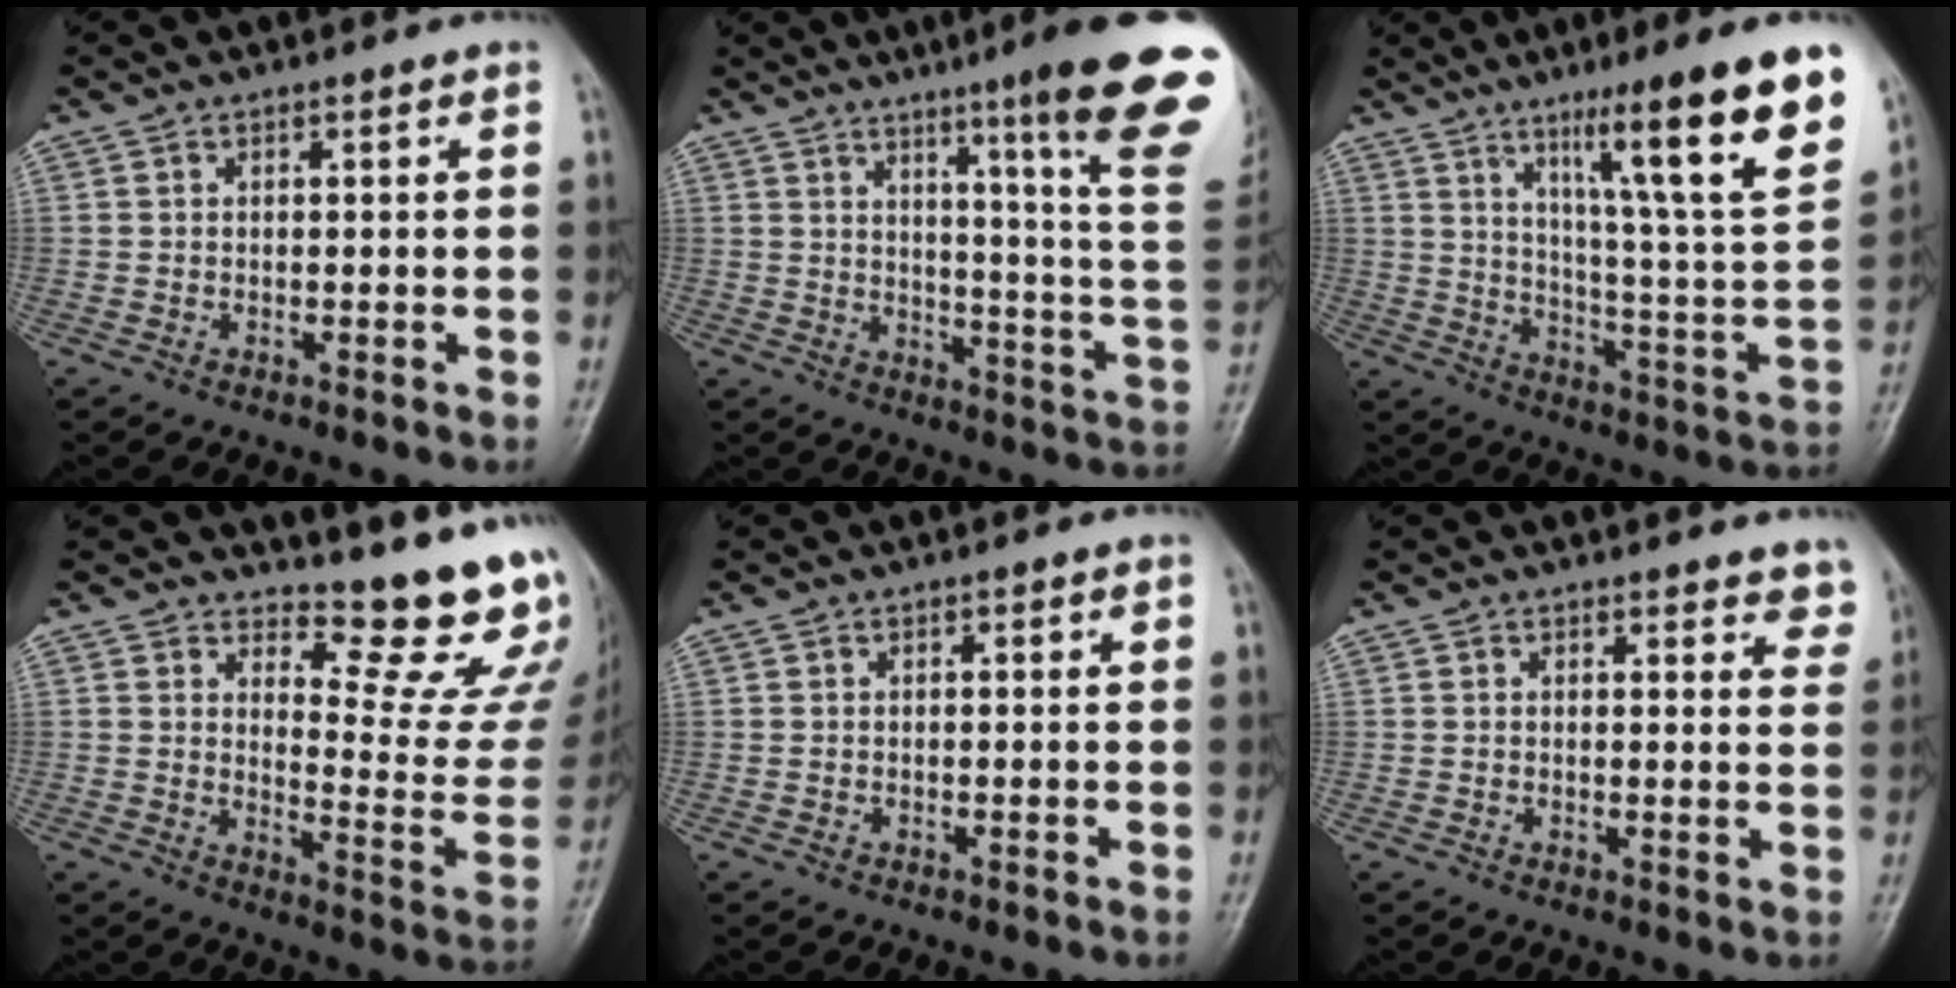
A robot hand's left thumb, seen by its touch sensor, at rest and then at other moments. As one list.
[{"total": 23.6, "force": [14.4, 0.7, 18.6], "torque": [-0.228, -0.082, 0.181]}, {"total": 22.1, "force": [12.6, 1.7, 18.0], "torque": [-0.246, -0.050, 0.196]}, {"total": 15.1, "force": [13.0, 3.5, 6.8], "torque": [-0.048, -0.151, 0.157]}, {"total": 0.0}, {"total": 4.7, "force": [4.0, 1.8, 1.6], "torque": [0.014, -0.020, 0.036]}]